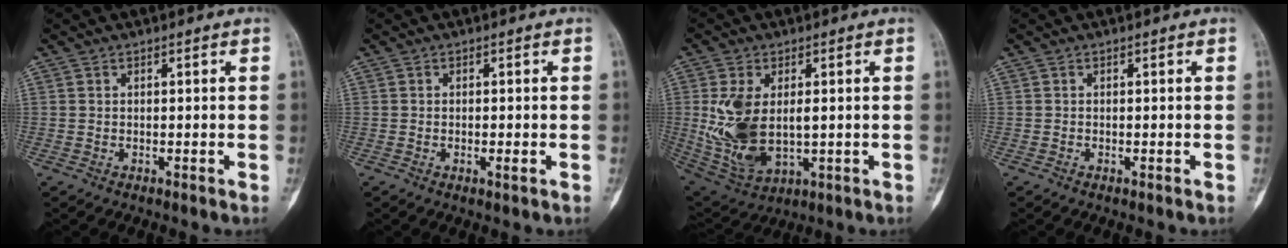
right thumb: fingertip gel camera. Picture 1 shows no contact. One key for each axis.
{"total": 1.5, "fx": -0.4, "fy": 0.5, "fz": 1.4, "tx": -0.024, "ty": 0.000, "tz": -0.005}
{"total": 13.6, "fx": 0.5, "fy": 8.0, "fz": 11.0, "tx": -0.221, "ty": -0.011, "tz": 0.032}
{"total": 0.0}